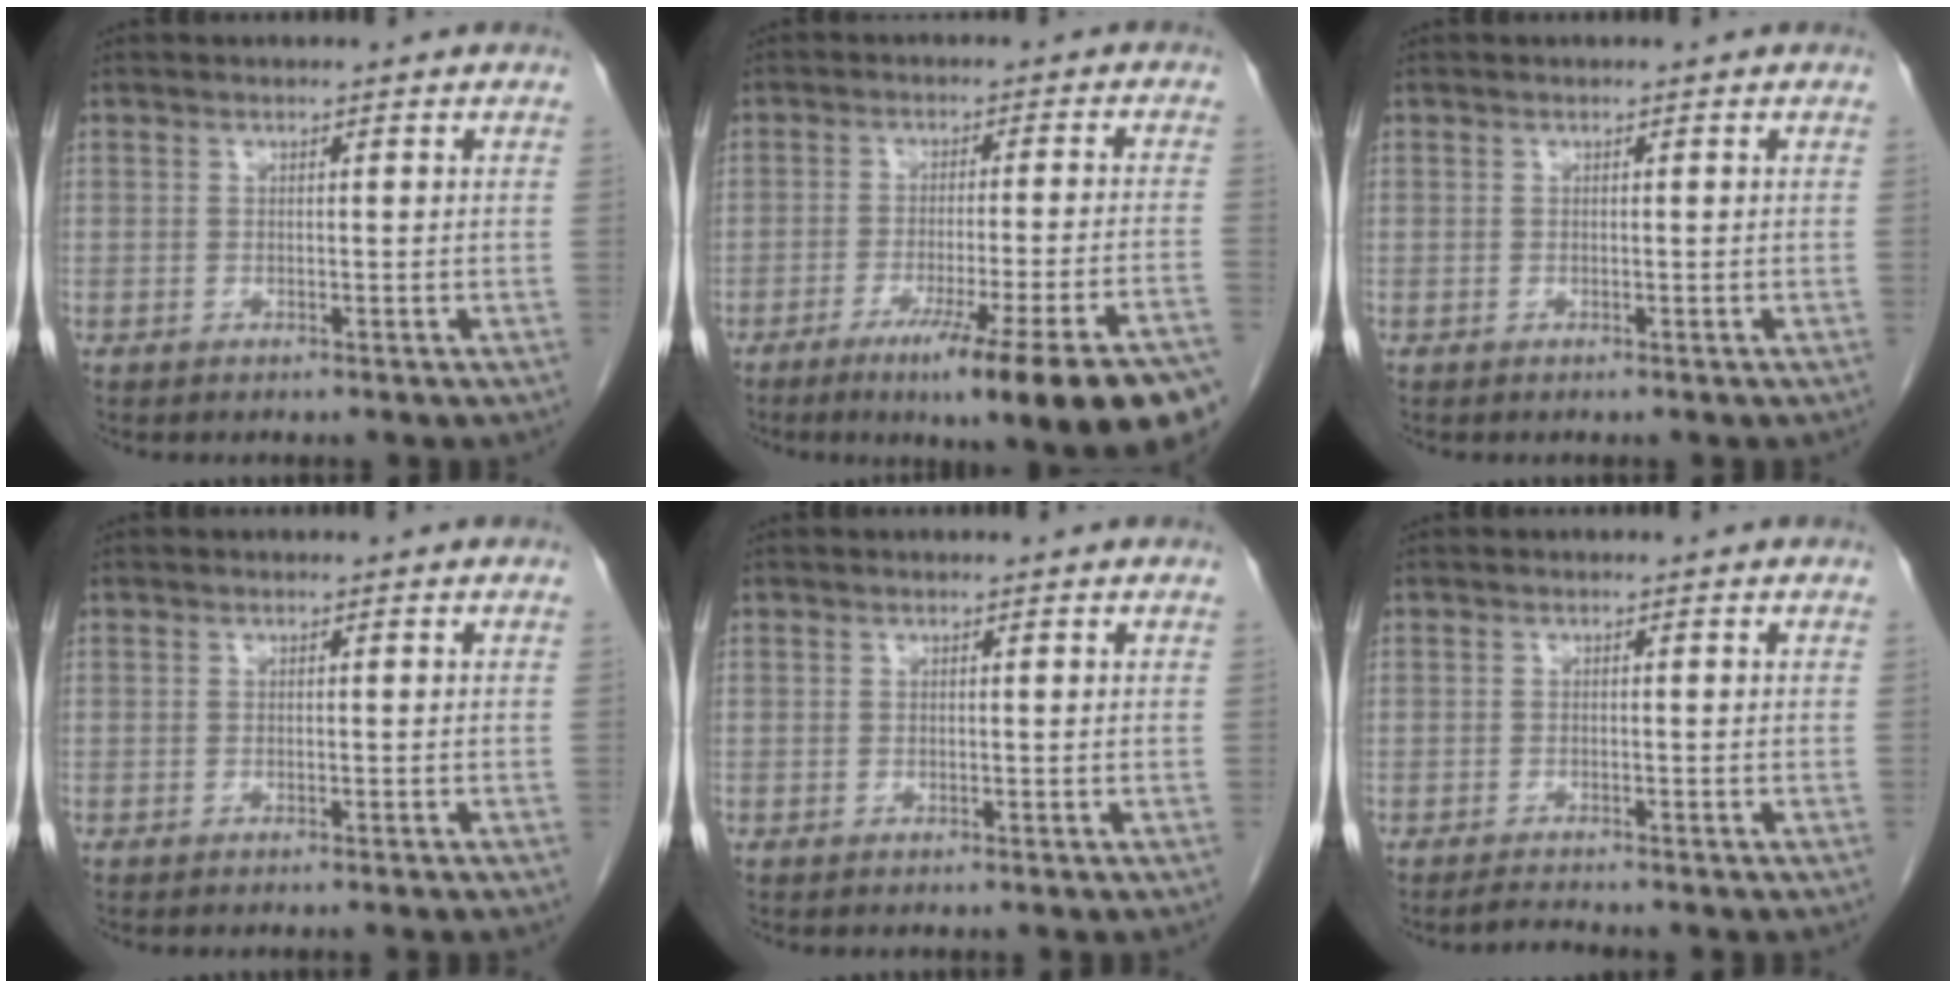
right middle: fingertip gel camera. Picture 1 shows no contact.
{"total": 20.1, "force": [-14.2, -0.1, 14.3], "torque": [-0.122, -0.021, -0.201]}
{"total": 0.0}
{"total": 1.5, "force": [-1.2, -0.2, 0.8], "torque": [-0.013, 0.003, -0.012]}
{"total": 0.0}
{"total": 1.5, "force": [-1.4, -0.3, 0.2], "torque": [-0.009, -0.009, -0.024]}